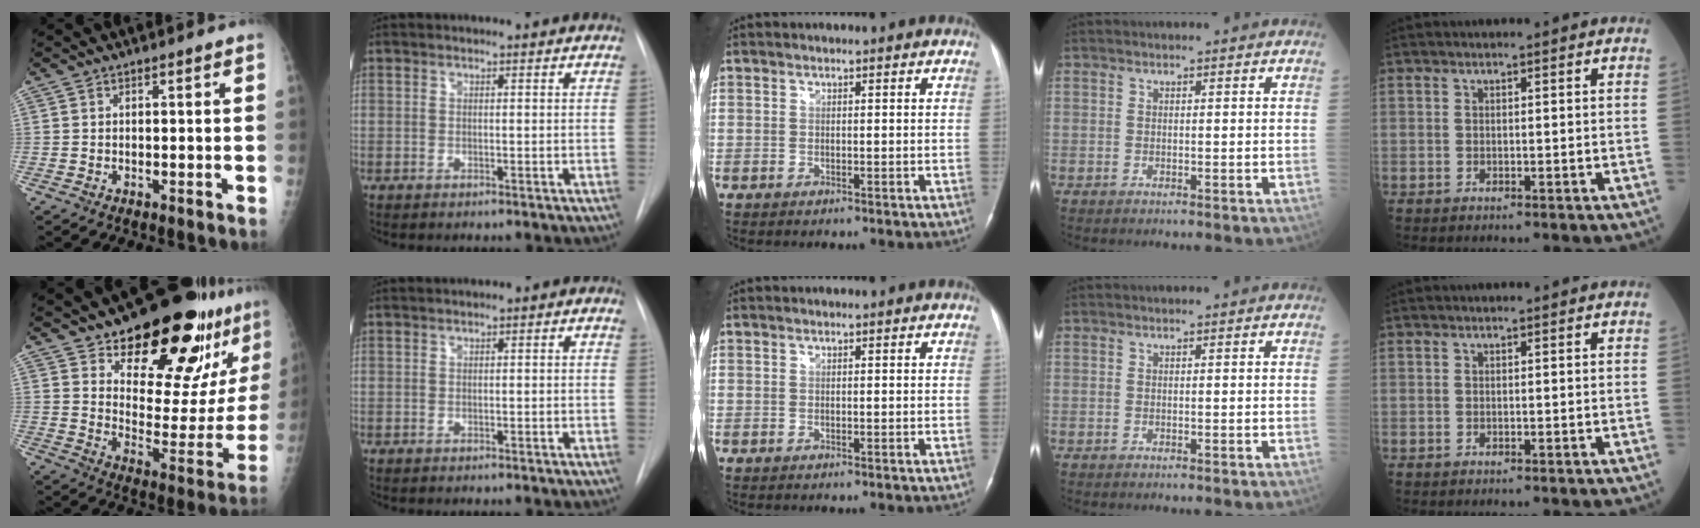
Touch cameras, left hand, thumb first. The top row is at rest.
{"thumb": {"total": 24.5, "force": [17.3, 9.5, 14.6], "torque": [-0.161, -0.112, 0.248]}, "index": {"total": 2.0, "force": [-0.2, 1.0, 1.6], "torque": [-0.023, 0.016, -0.004]}}